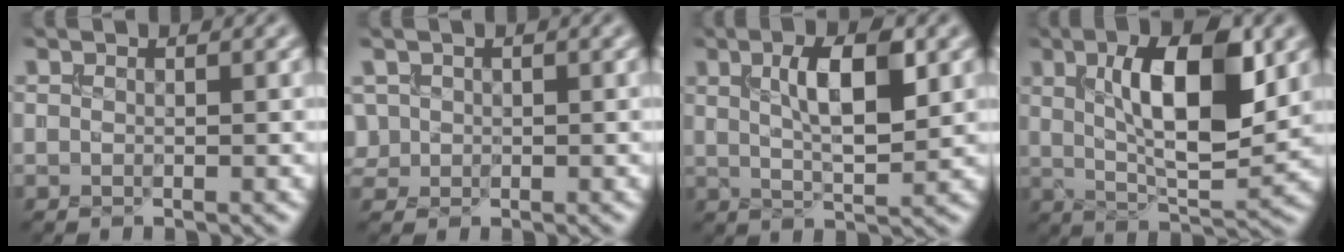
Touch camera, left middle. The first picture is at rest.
{"total": 1.4, "force": [0.1, 1.4, 0.3], "torque": [-0.001, -0.003, 0.006]}
{"total": 5.7, "force": [1.7, 1.8, 5.1], "torque": [-0.090, 0.004, 0.029]}
{"total": 10.0, "force": [2.6, 3.5, 9.0], "torque": [-0.138, 0.003, 0.042]}